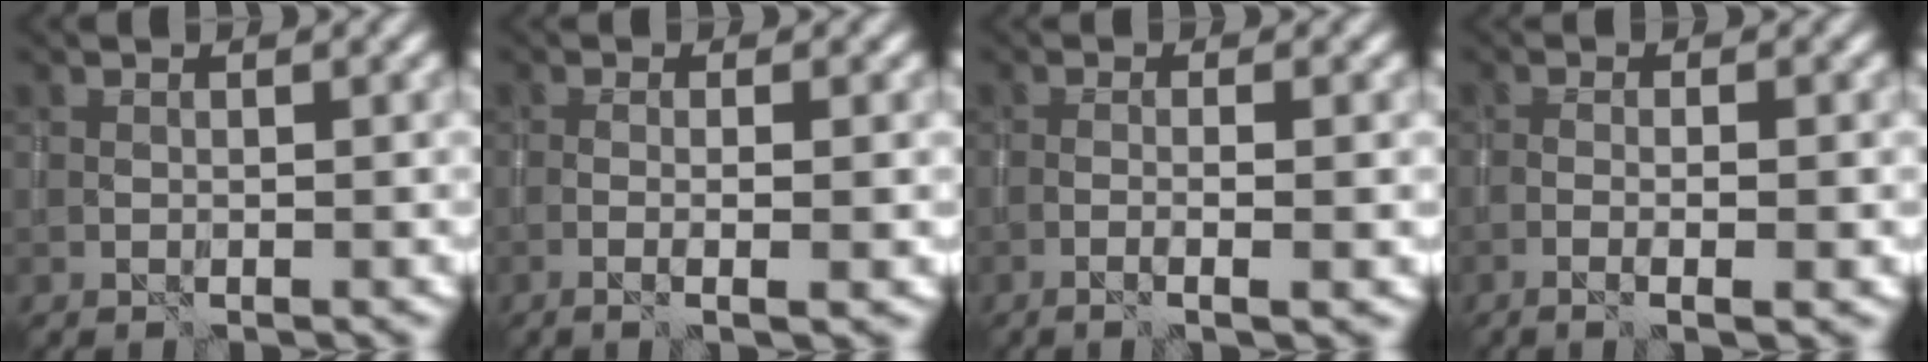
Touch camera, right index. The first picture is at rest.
{"total": 2.9, "force": [-0.6, 0.5, 2.8], "torque": [-0.042, 0.003, -0.017]}
{"total": 2.7, "force": [-0.9, 0.3, 2.5], "torque": [-0.040, 0.004, -0.024]}
{"total": 2.8, "force": [-1.1, 0.3, 2.6], "torque": [-0.044, 0.002, -0.024]}